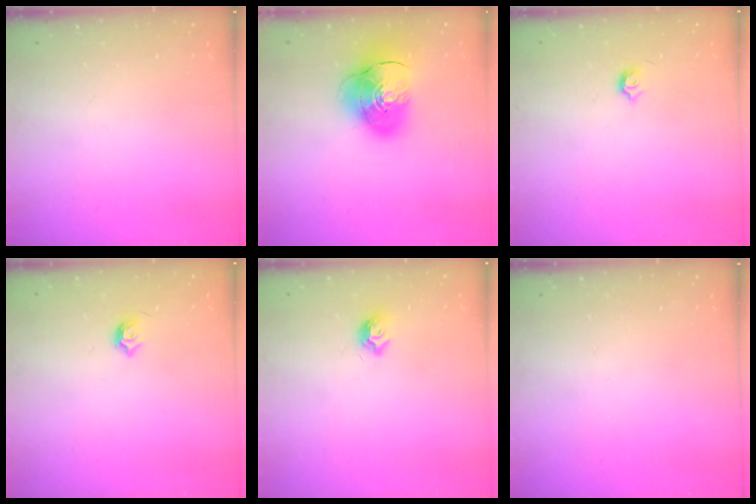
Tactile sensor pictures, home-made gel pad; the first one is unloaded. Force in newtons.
{"total": 14.4, "press": 14.2, "slide": 2.1}
{"total": 3.7, "press": 3.6, "slide": 0.6}
{"total": 4.0, "press": 3.8, "slide": 1.0}
{"total": 7.1, "press": 7.1, "slide": 0.8}
{"total": 0.0}